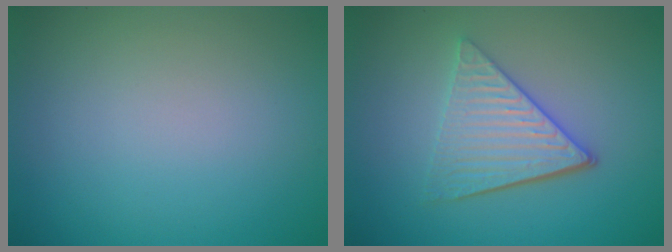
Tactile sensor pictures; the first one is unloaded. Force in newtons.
{"total": 4.5, "press": 3.5, "slide": 2.8}